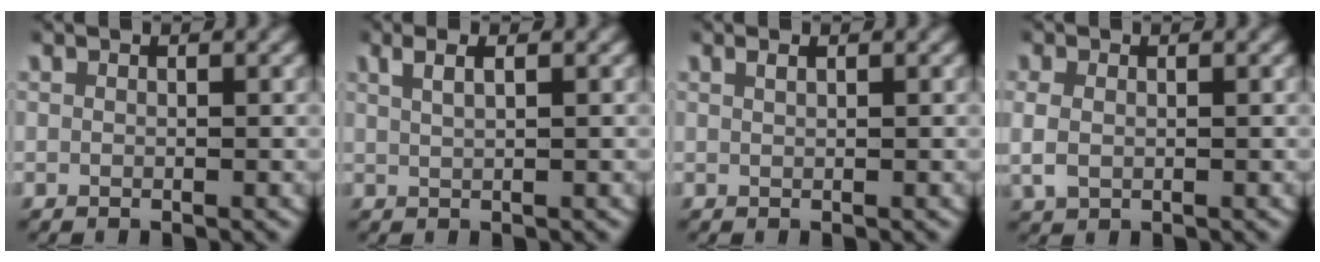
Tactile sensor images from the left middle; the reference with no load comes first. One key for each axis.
{"total": 2.0, "fx": 1.2, "fy": 0.5, "fz": 1.6, "tx": -0.023, "ty": 0.010, "tz": 0.021}
{"total": 0.6, "fx": 0.4, "fy": 0.0, "fz": 0.4, "tx": -0.005, "ty": 0.003, "tz": 0.009}
{"total": 2.6, "fx": 0.2, "fy": 2.0, "fz": 1.6, "tx": -0.050, "ty": -0.004, "tz": 0.011}